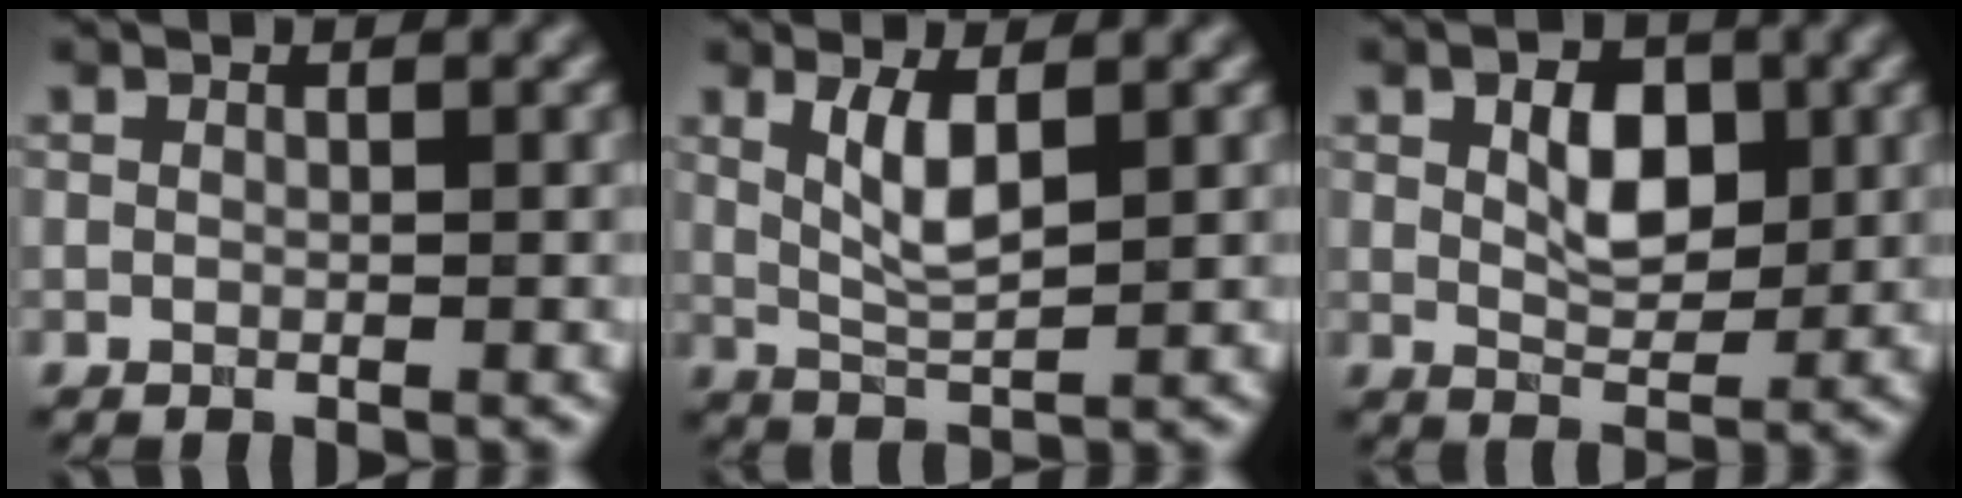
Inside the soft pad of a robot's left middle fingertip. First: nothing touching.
{"total": 2.9, "force": [0.9, 0.7, 2.7], "torque": [-0.066, -0.005, 0.031]}
{"total": 3.1, "force": [0.7, 1.8, 2.4], "torque": [-0.049, 0.002, 0.020]}